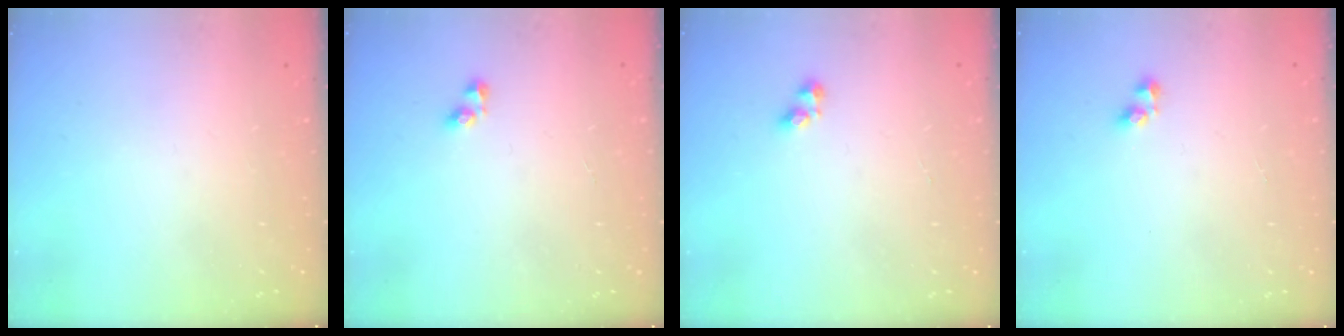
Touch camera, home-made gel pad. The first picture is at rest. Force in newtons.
{"total": 2.6, "press": 2.6, "slide": 0.2}
{"total": 3.6, "press": 3.4, "slide": 1.2}
{"total": 3.5, "press": 3.4, "slide": 0.4}